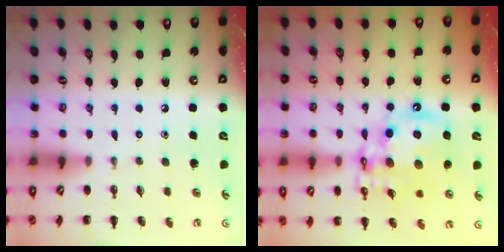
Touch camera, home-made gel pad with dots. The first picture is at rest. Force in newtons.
{"total": 17.3, "press": 16.9, "slide": 3.9}